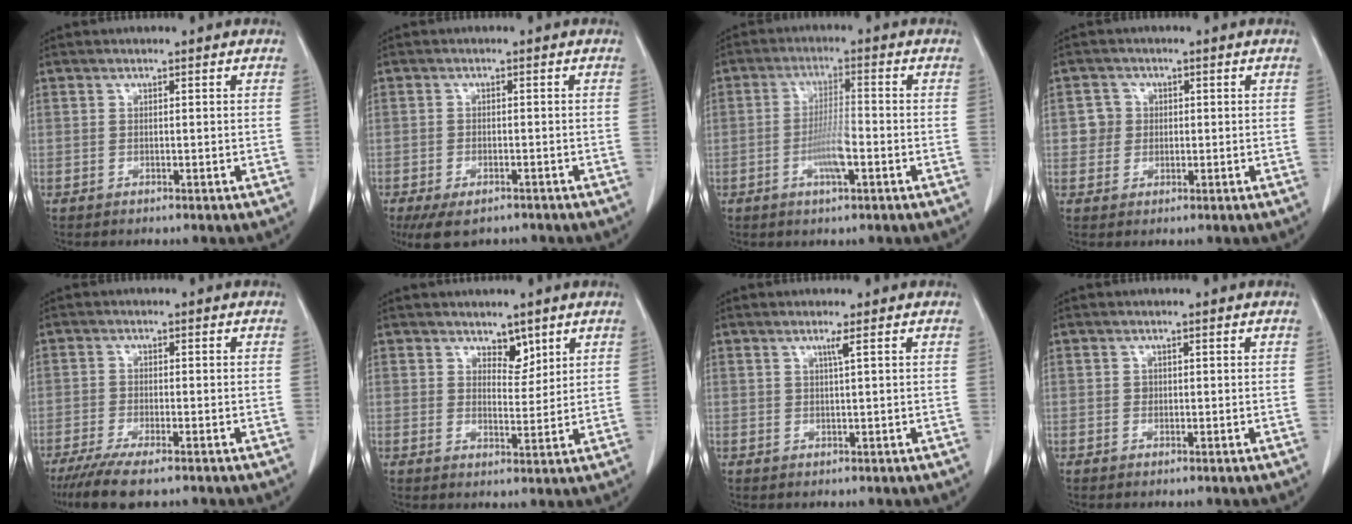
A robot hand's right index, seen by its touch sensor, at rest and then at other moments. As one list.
[{"total": 6.4, "force": [-4.7, 2.7, 3.4], "torque": [-0.057, -0.008, -0.071]}, {"total": 5.1, "force": [-1.6, 0.9, 4.8], "torque": [-0.091, 0.000, -0.026]}, {"total": 2.9, "force": [0.3, 2.9, 0.3], "torque": [0.009, 0.009, 0.008]}, {"total": 7.3, "force": [-5.5, 0.9, 4.8], "torque": [-0.081, -0.019, -0.085]}, {"total": 3.2, "force": [2.4, 1.5, 1.4], "torque": [-0.018, -0.005, 0.043]}, {"total": 1.2, "force": [0.5, -0.6, 0.9], "torque": [-0.027, -0.004, 0.014]}, {"total": 0.5, "force": [0.1, 0.5, 0.1], "torque": [0.006, 0.004, 0.004]}]